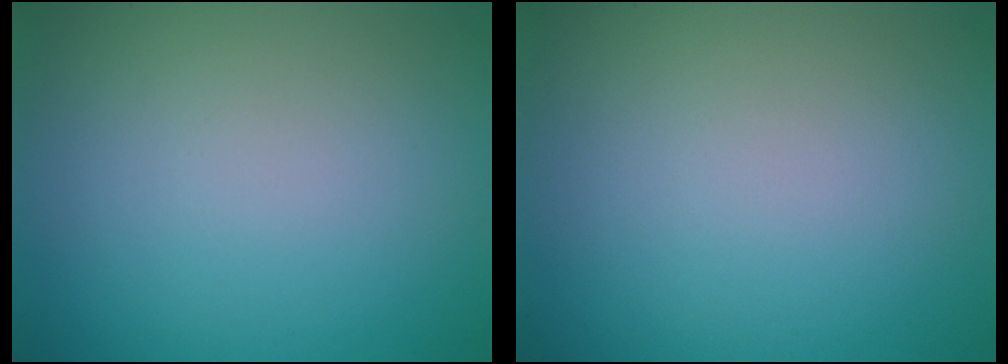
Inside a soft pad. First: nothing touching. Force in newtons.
{"total": 0.0}